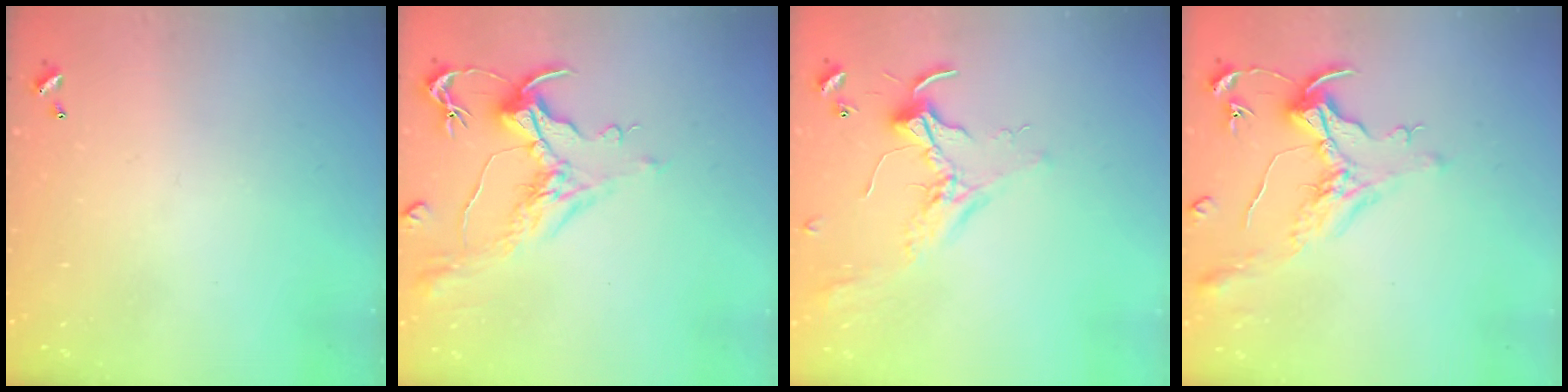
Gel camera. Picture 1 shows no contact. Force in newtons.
{"total": 1.6, "press": 0.7, "slide": 1.4}
{"total": 2.3, "press": 2.3, "slide": 0.5}
{"total": 1.6, "press": 1.4, "slide": 0.7}